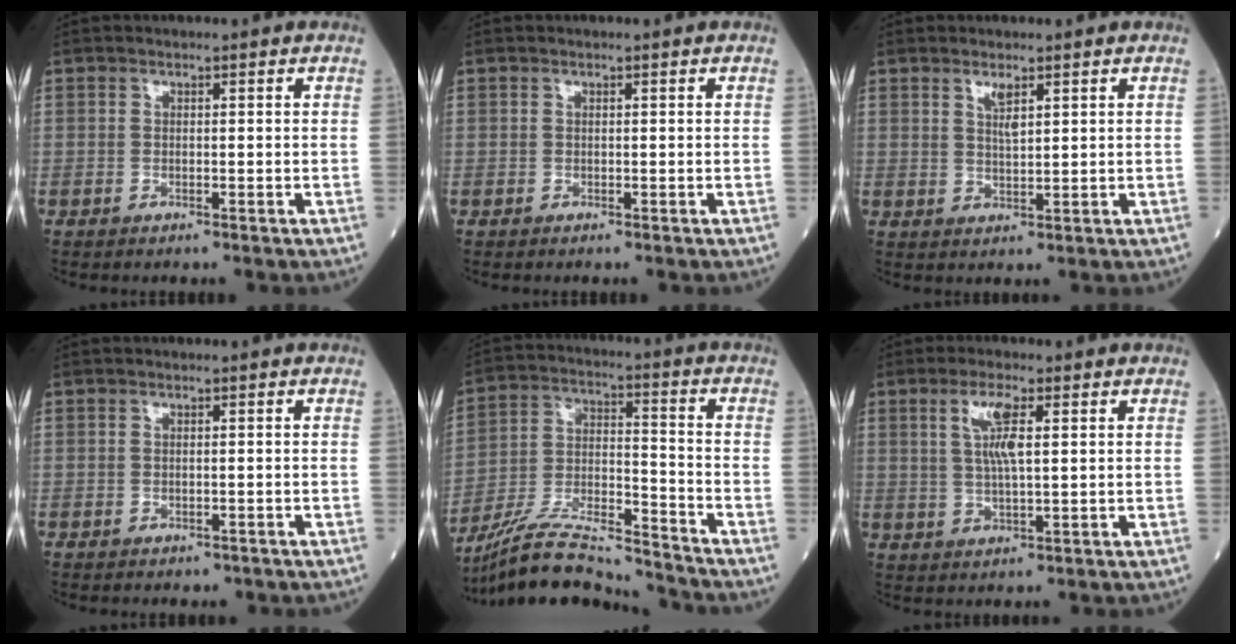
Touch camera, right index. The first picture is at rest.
{"total": 0.0}
{"total": 2.5, "force": [1.5, 0.5, 2.0], "torque": [-0.041, -0.002, 0.030]}
{"total": 0.9, "force": [-0.6, 0.6, 0.4], "torque": [-0.009, 0.001, -0.004]}
{"total": 15.4, "force": [-14.5, 0.9, 5.2], "torque": [-0.103, 0.009, -0.262]}
{"total": 5.5, "force": [1.7, 0.9, 5.1], "torque": [-0.104, 0.003, 0.035]}